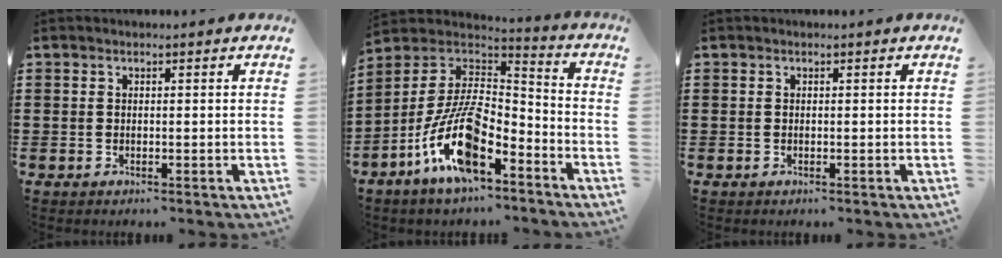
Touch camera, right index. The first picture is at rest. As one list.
[{"total": 14.4, "force": [-7.3, 5.7, 11.0], "torque": [-0.247, 0.006, -0.145]}, {"total": 0.0}]